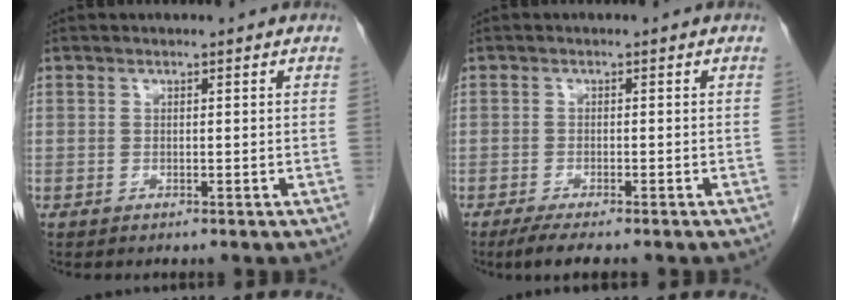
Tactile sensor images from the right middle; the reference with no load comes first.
{"total": 4.3, "force": [-3.3, 0.4, 2.7], "torque": [-0.046, -0.011, -0.050]}